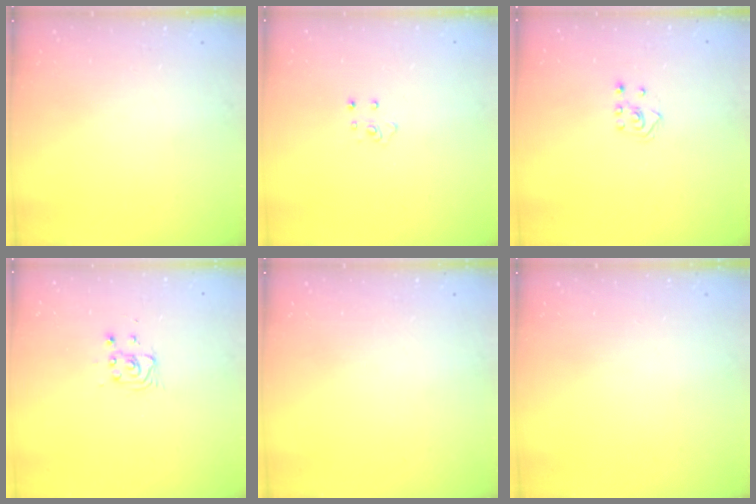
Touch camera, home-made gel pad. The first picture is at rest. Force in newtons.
{"total": 3.8, "press": 3.8, "slide": 0.3}
{"total": 2.8, "press": 2.7, "slide": 0.5}
{"total": 2.8, "press": 2.8, "slide": 0.4}
{"total": 0.0}
{"total": 0.0}